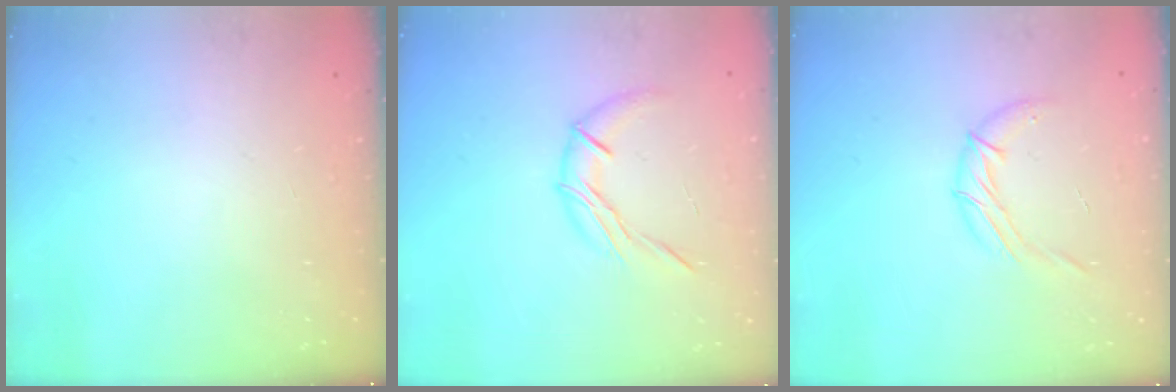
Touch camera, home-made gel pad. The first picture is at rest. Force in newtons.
{"total": 8.9, "press": 8.9, "slide": 0.3}
{"total": 7.9, "press": 7.8, "slide": 0.3}